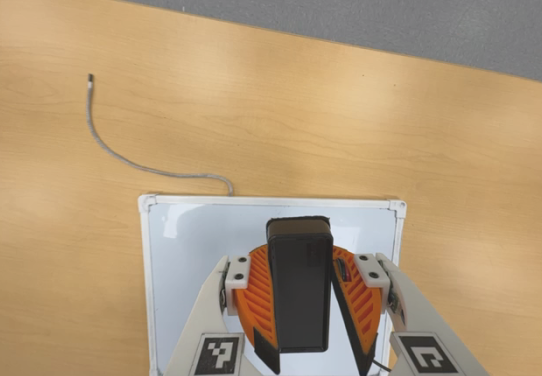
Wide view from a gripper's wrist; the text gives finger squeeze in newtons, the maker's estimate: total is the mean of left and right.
{"total": 8.8, "left": 9.0, "right": 8.5}